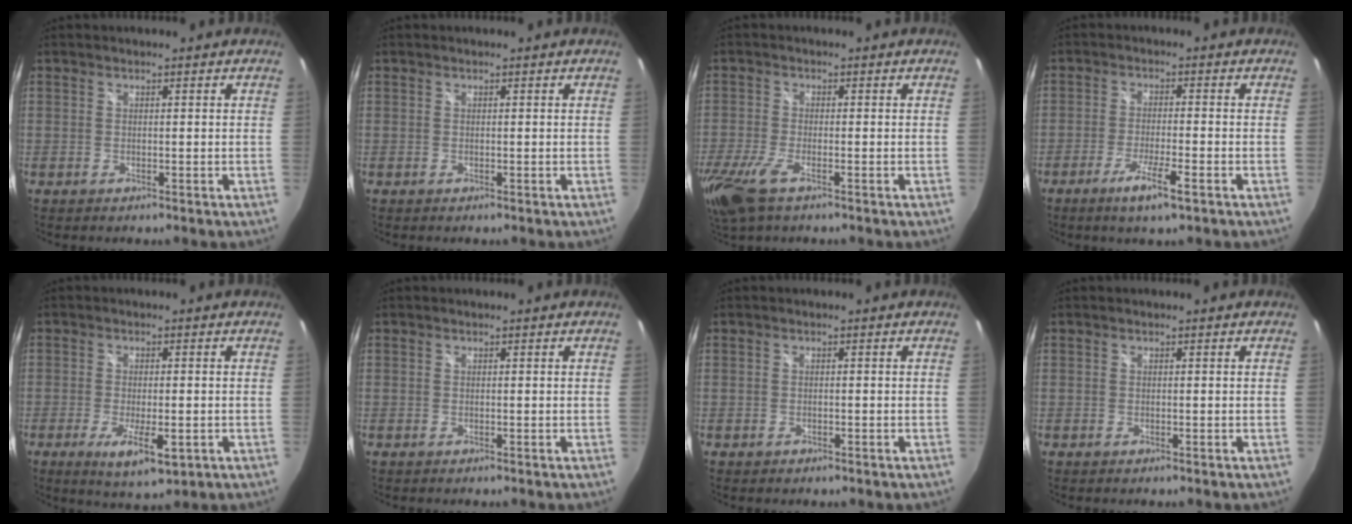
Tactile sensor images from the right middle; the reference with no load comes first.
{"total": 0.0}
{"total": 9.4, "force": [-5.6, 3.1, 6.9], "torque": [-0.167, -0.035, -0.109]}
{"total": 6.2, "force": [-3.6, 0.4, 5.1], "torque": [-0.108, -0.012, -0.063]}
{"total": 7.4, "force": [-2.9, 2.2, 6.5], "torque": [-0.122, -0.021, -0.042]}
{"total": 0.0}
{"total": 0.7, "force": [-0.4, 0.5, 0.2], "torque": [-0.006, -0.004, -0.006]}
{"total": 0.0}